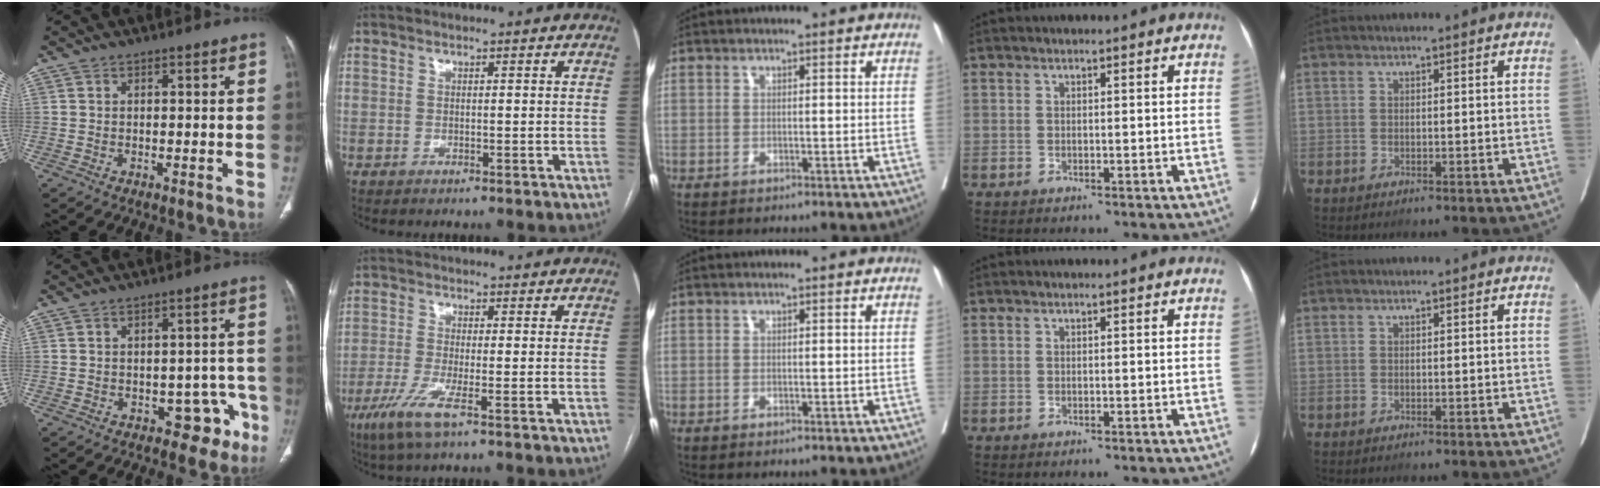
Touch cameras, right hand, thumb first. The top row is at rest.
{"thumb": {"total": 6.3, "force": [-3.2, 4.3, 3.4], "torque": [0.000, 0.032, -0.036]}, "index": {"total": 5.7, "force": [-3.1, 0.2, 4.7], "torque": [-0.099, -0.017, -0.063]}}